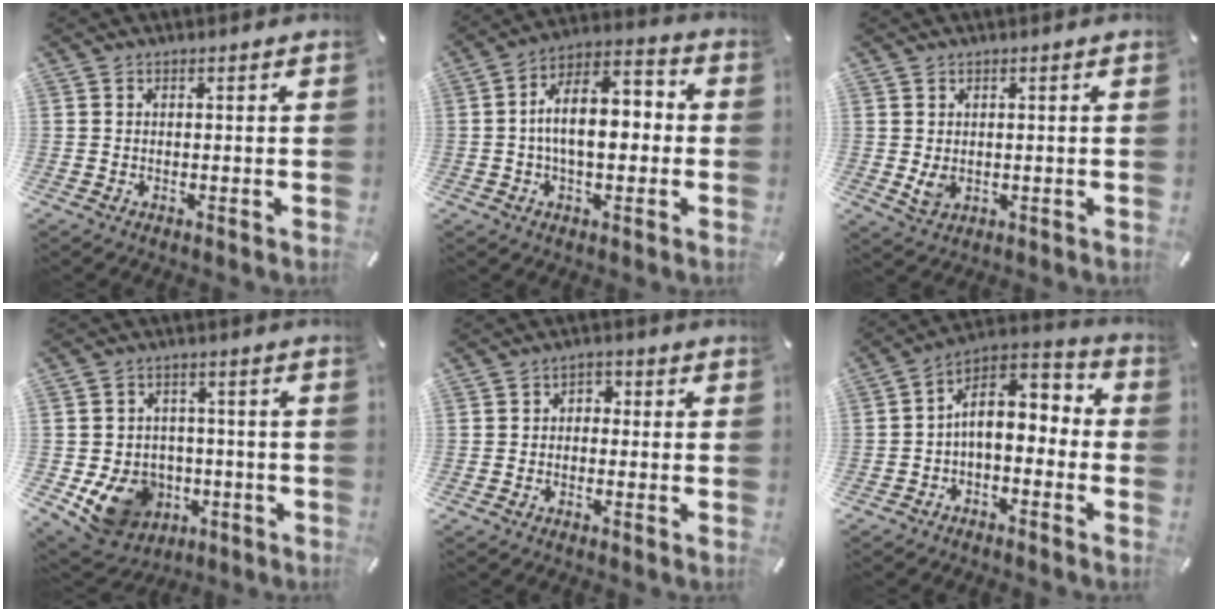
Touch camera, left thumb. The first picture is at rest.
{"total": 12.5, "force": [-1.1, 7.1, 10.2], "torque": [-0.166, 0.009, -0.018]}
{"total": 3.1, "force": [0.0, 2.3, 2.1], "torque": [-0.045, -0.005, -0.003]}
{"total": 12.0, "force": [-3.9, 10.2, 4.9], "torque": [-0.088, 0.023, -0.056]}
{"total": 2.8, "force": [-1.8, 1.9, 0.9], "torque": [-0.016, 0.015, -0.035]}
{"total": 9.6, "force": [0.6, 6.9, 6.6], "torque": [-0.097, -0.012, 0.013]}